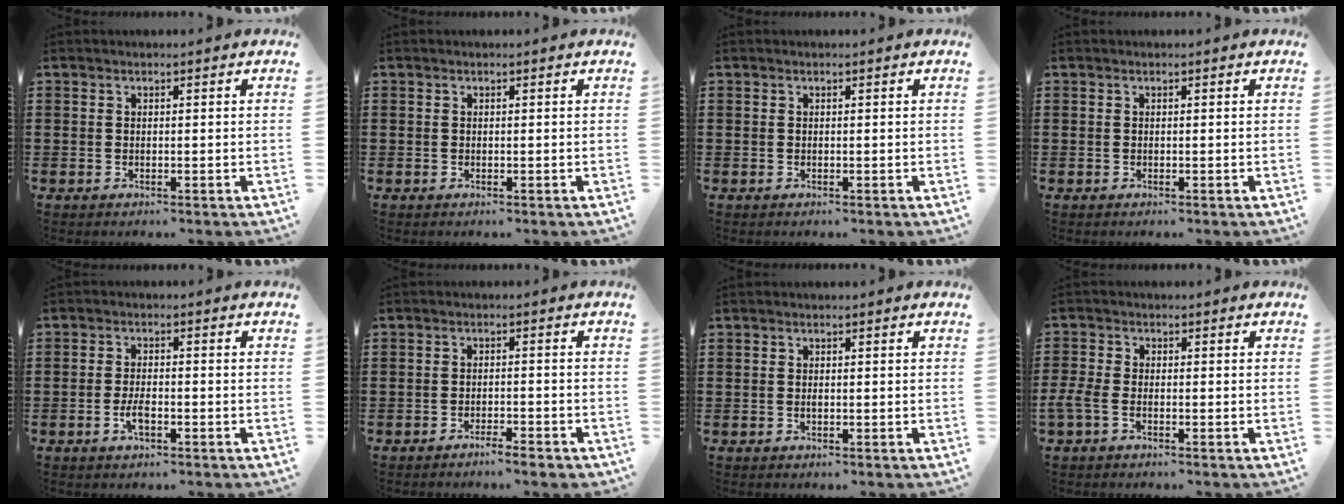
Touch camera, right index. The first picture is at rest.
{"total": 0.0}
{"total": 0.0}
{"total": 0.0}
{"total": 3.1, "force": [-1.3, 1.0, 2.6], "torque": [-0.062, -0.007, -0.026]}
{"total": 2.4, "force": [-2.2, 0.1, 1.0], "torque": [-0.017, 0.002, -0.042]}
{"total": 0.6, "force": [0.0, 0.1, 0.5], "torque": [-0.013, -0.005, 0.001]}
{"total": 2.4, "force": [-1.4, 0.9, 1.7], "torque": [-0.046, -0.004, -0.030]}